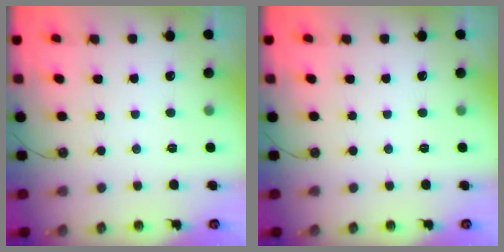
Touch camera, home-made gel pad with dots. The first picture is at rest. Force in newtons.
{"total": 0.0}